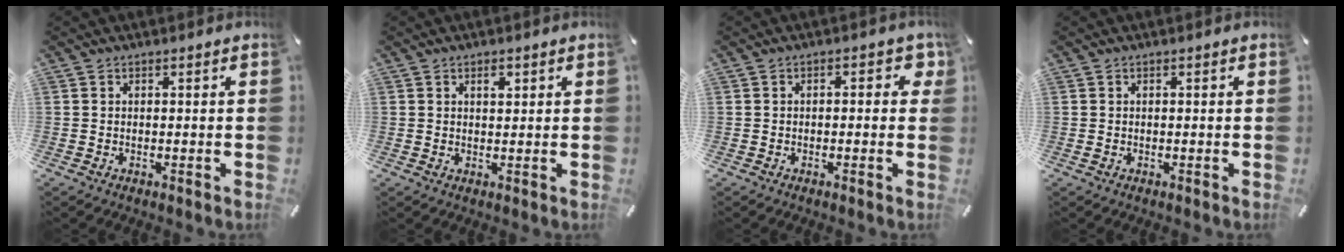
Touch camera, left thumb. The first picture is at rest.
{"total": 2.1, "force": [1.0, 1.1, 1.5], "torque": [-0.017, -0.003, 0.013]}
{"total": 3.2, "force": [-0.2, 1.7, 2.7], "torque": [-0.038, 0.005, -0.010]}
{"total": 0.8, "force": [-0.2, 0.3, 0.7], "torque": [-0.012, 0.000, -0.004]}